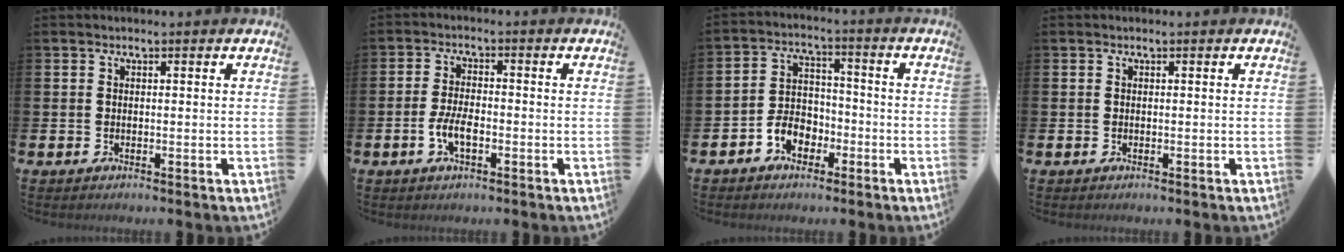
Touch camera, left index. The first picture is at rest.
{"total": 3.9, "force": [-1.2, 1.7, 3.3], "torque": [-0.064, 0.003, -0.023]}
{"total": 4.6, "force": [-2.4, 3.4, 1.8], "torque": [-0.038, 0.007, -0.049]}
{"total": 0.0}